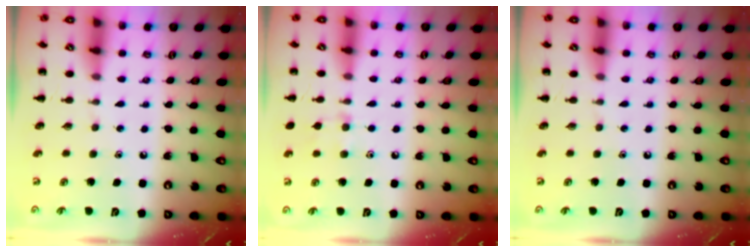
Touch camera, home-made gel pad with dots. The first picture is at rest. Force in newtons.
{"total": 7.0, "press": 6.7, "slide": 2.1}
{"total": 0.0}